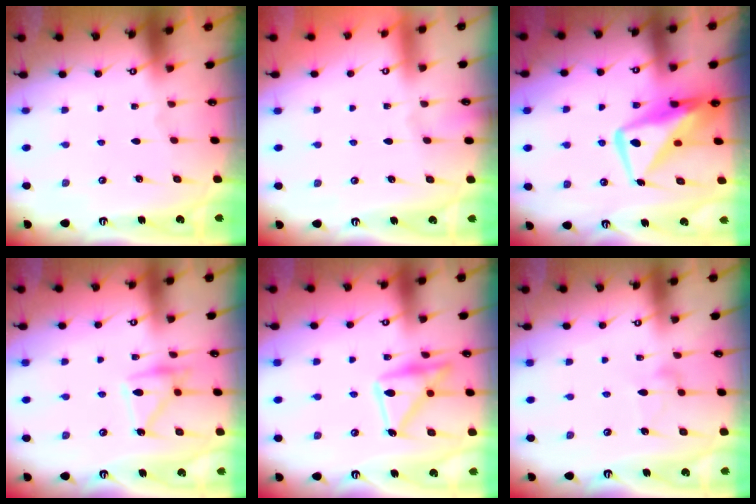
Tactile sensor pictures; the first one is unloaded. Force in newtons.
{"total": 3.9, "press": 3.9, "slide": 0.1}
{"total": 14.2, "press": 14.0, "slide": 2.0}
{"total": 13.3, "press": 13.2, "slide": 0.8}
{"total": 16.6, "press": 16.6, "slide": 0.9}
{"total": 5.8, "press": 5.8, "slide": 0.4}